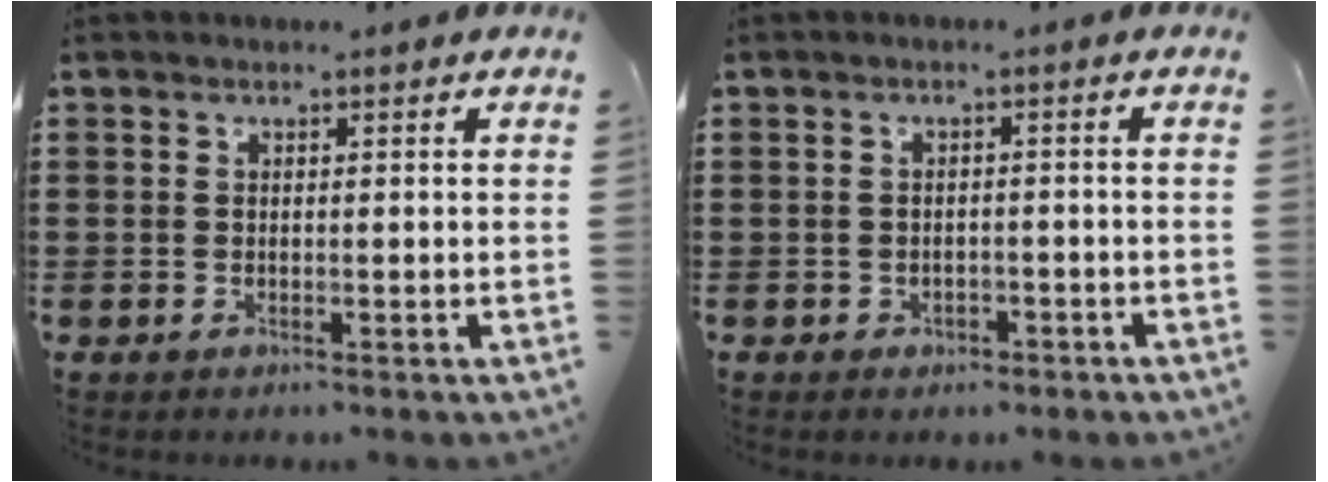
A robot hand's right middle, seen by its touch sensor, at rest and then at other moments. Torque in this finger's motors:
{"motor_torque": [0.01, 0.03, -0.03, 0.01]}